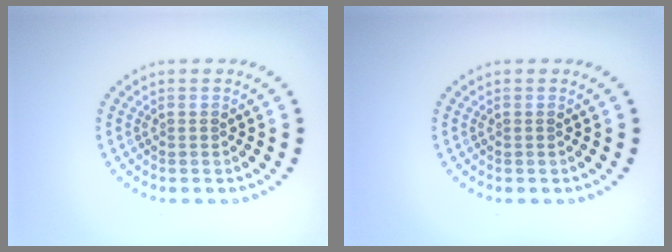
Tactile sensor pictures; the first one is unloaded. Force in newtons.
{"total": 0.0}